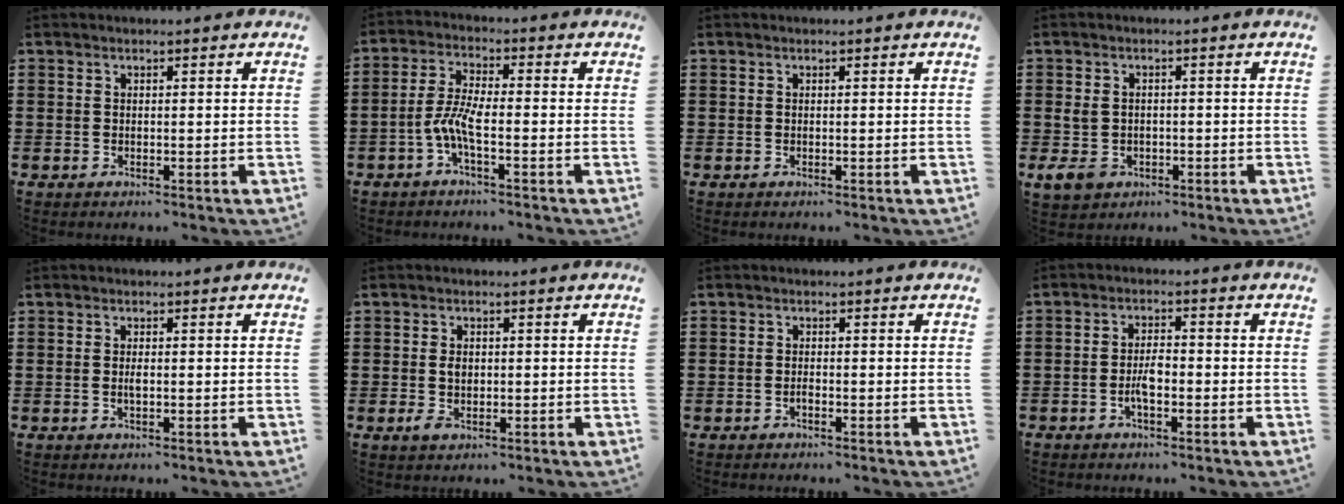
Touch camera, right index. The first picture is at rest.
{"total": 5.2, "force": [-2.1, 1.1, 4.6], "torque": [-0.113, -0.010, -0.049]}
{"total": 0.0}
{"total": 3.8, "force": [-1.0, 2.8, 2.4], "torque": [-0.078, -0.008, -0.027]}
{"total": 1.3, "force": [-0.1, 0.4, 1.2], "torque": [-0.024, 0.000, -0.003]}
{"total": 2.4, "force": [-0.2, 1.5, 1.8], "torque": [-0.036, 0.004, -0.004]}
{"total": 0.9, "force": [-0.6, 0.5, 0.4], "torque": [-0.010, -0.003, -0.011]}
{"total": 3.3, "force": [-1.3, 1.2, 2.8], "torque": [-0.066, 0.000, -0.029]}